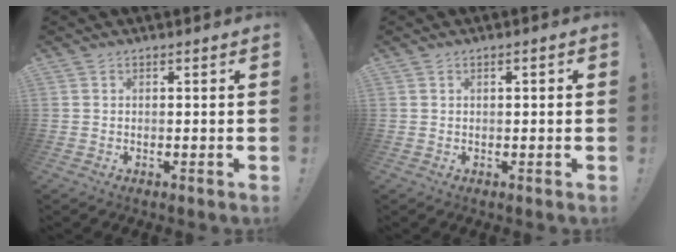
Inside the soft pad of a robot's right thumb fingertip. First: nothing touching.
{"total": 0.9, "force": [-0.1, 0.3, 0.9], "torque": [-0.010, 0.000, -0.005]}